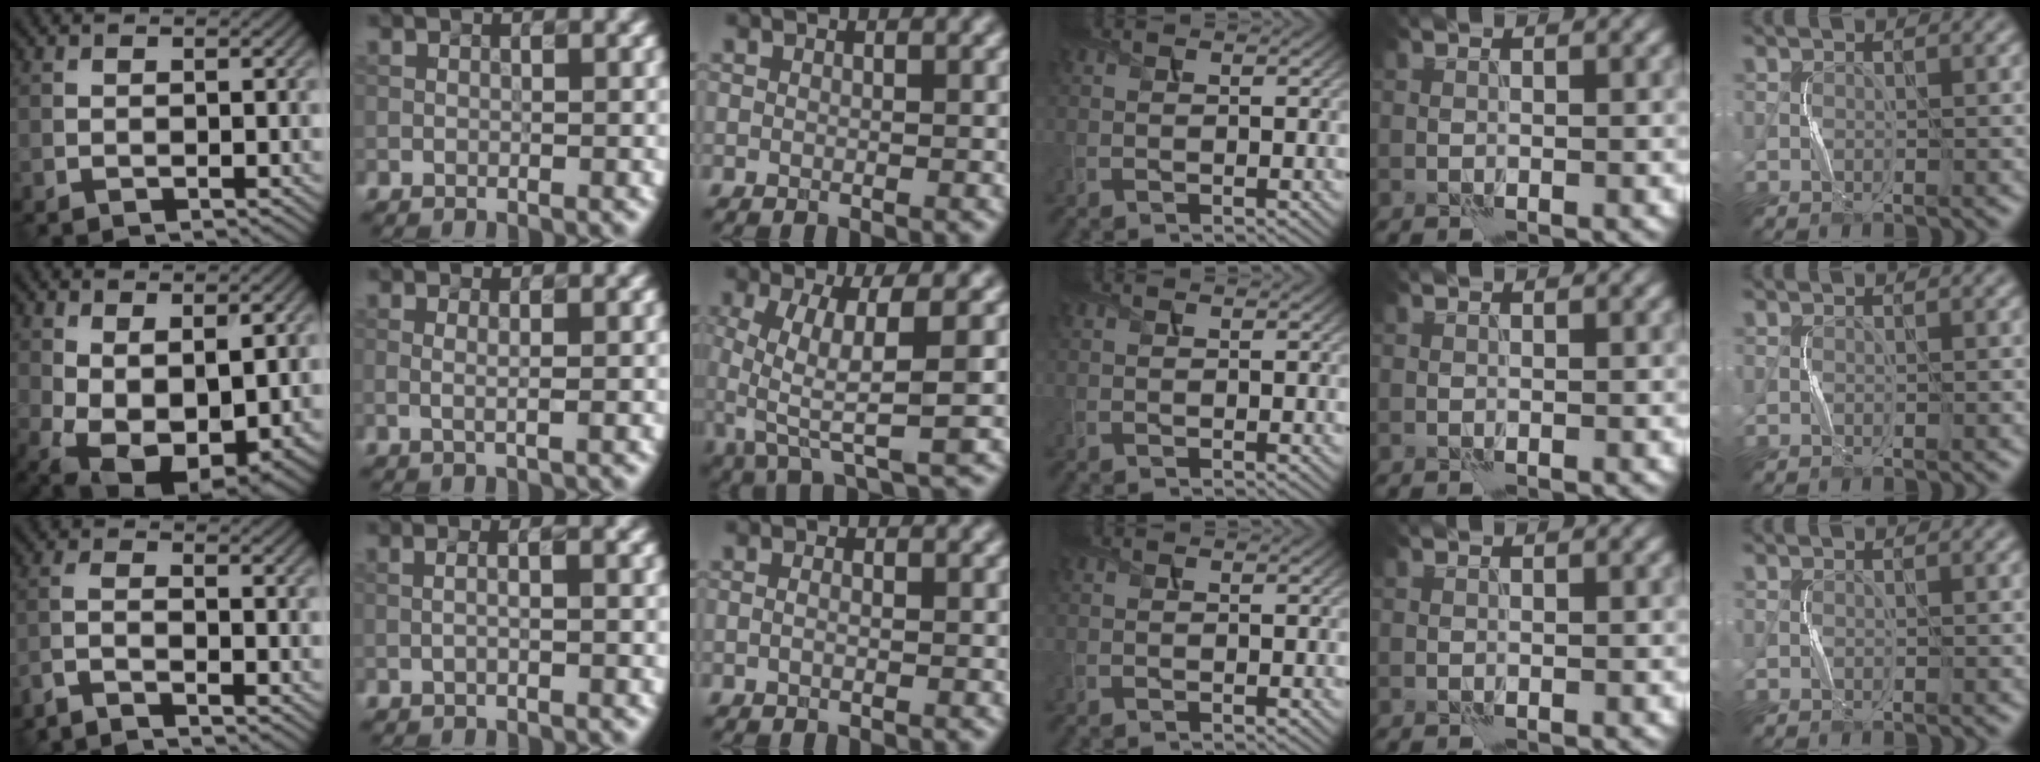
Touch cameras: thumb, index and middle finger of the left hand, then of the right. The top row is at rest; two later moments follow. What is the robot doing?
{"motion": "squeeze", "object": "sponge"}